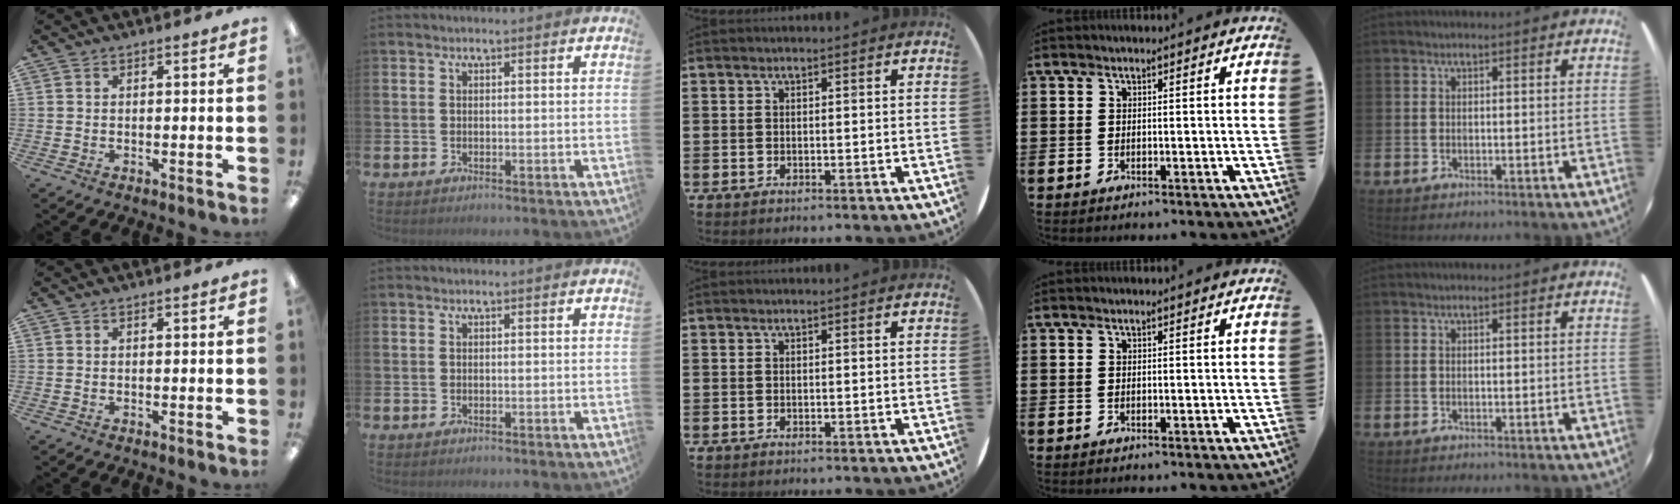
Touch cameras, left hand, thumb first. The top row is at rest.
{}